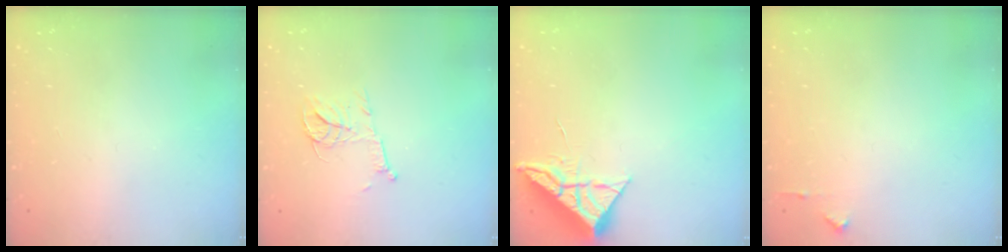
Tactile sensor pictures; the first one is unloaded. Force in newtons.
{"total": 8.0, "press": 8.0, "slide": 0.3}
{"total": 6.6, "press": 6.6, "slide": 0.3}
{"total": 5.1, "press": 5.0, "slide": 0.8}